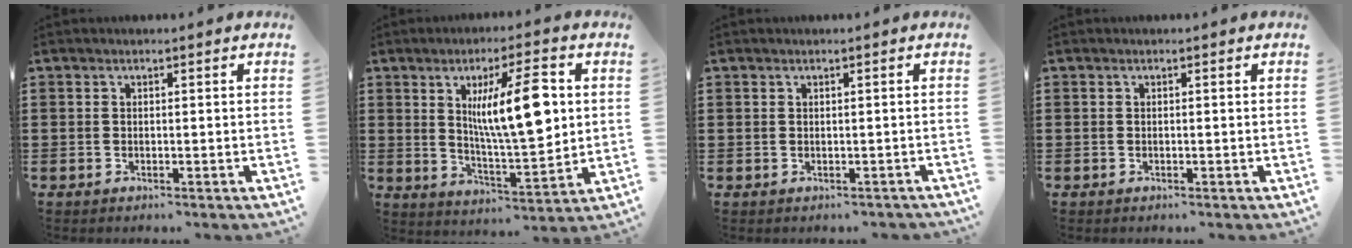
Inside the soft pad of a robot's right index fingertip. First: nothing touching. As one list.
[{"total": 12.6, "force": [2.9, 3.4, 11.8], "torque": [-0.198, 0.002, 0.044]}, {"total": 0.7, "force": [0.0, 0.7, 0.1], "torque": [-0.004, 0.001, -0.001]}, {"total": 0.0}]